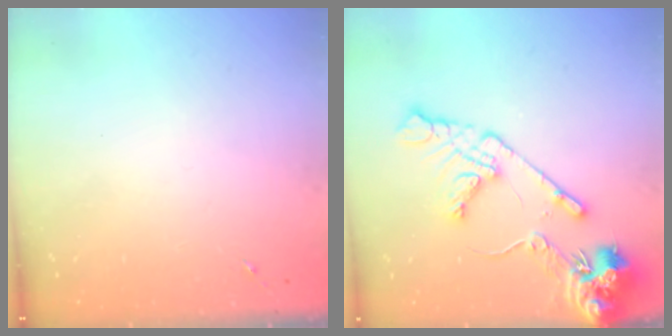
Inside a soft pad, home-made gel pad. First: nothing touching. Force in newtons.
{"total": 15.4, "press": 15.2, "slide": 2.2}